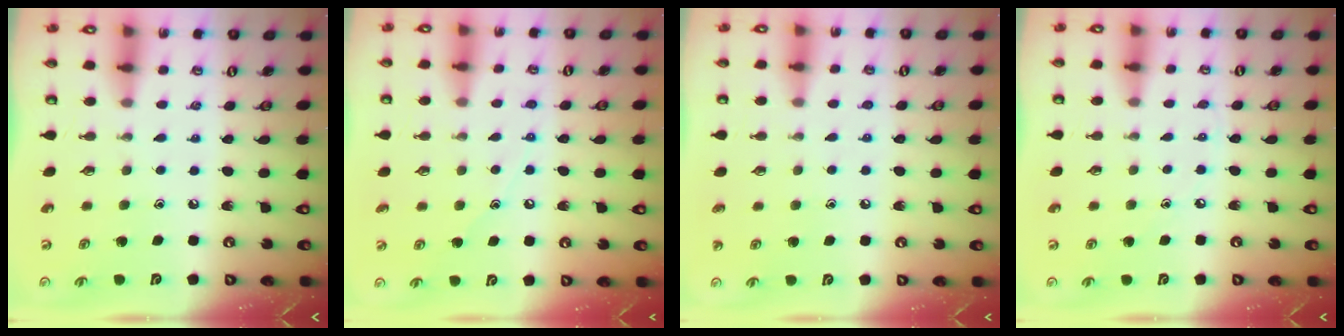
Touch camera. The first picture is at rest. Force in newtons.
{"total": 6.9, "press": 6.9, "slide": 0.5}
{"total": 3.8, "press": 3.8, "slide": 0.4}
{"total": 3.2, "press": 3.2, "slide": 0.4}